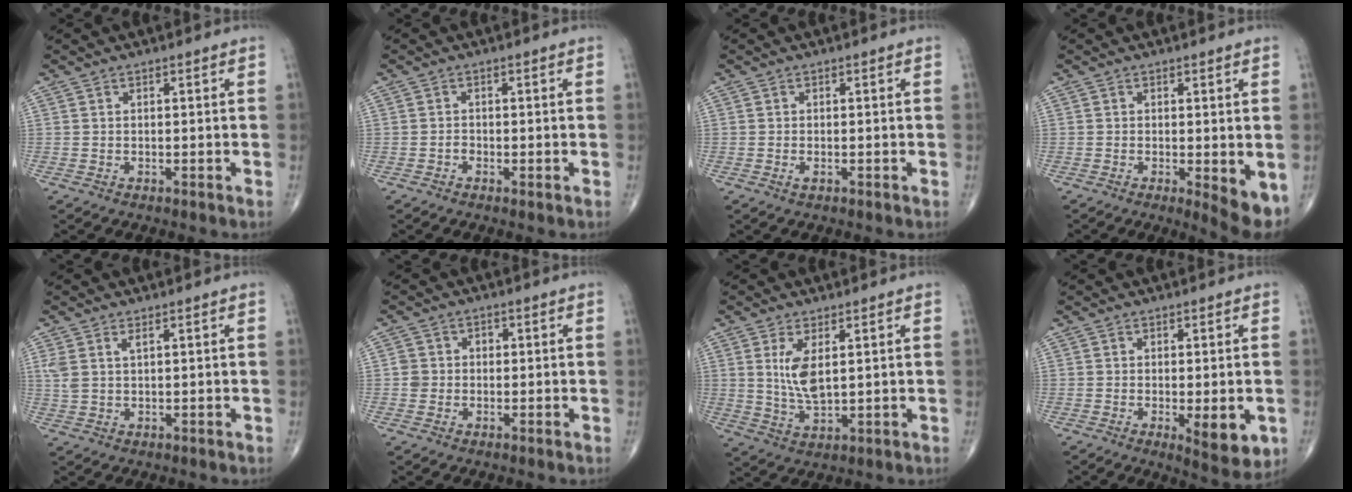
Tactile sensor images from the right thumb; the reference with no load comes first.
{"total": 0.8, "force": [-0.4, 0.5, 0.5], "torque": [-0.007, 0.002, -0.010]}
{"total": 0.8, "force": [-0.3, 0.4, 0.6], "torque": [-0.014, -0.001, -0.004]}
{"total": 5.9, "force": [-1.1, 1.8, 5.5], "torque": [-0.072, -0.016, -0.014]}
{"total": 3.2, "force": [1.4, 1.4, 2.5], "torque": [-0.063, 0.006, 0.036]}
{"total": 3.0, "force": [-0.1, 2.9, 0.7], "torque": [0.009, 0.010, -0.004]}
{"total": 6.5, "force": [1.7, 2.7, 5.7], "torque": [-0.111, -0.015, 0.043]}
{"total": 7.3, "force": [-1.8, 2.6, 6.6], "torque": [-0.081, -0.017, -0.021]}